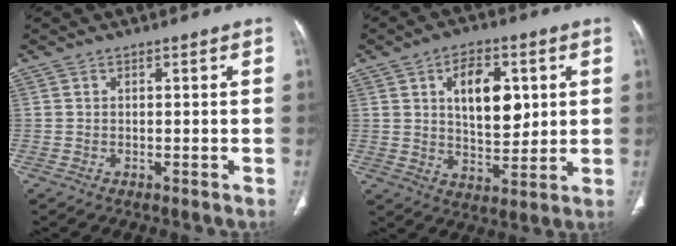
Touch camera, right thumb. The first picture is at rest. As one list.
[{"total": 12.1, "force": [3.3, 6.8, 9.5], "torque": [-0.110, -0.022, 0.056]}]